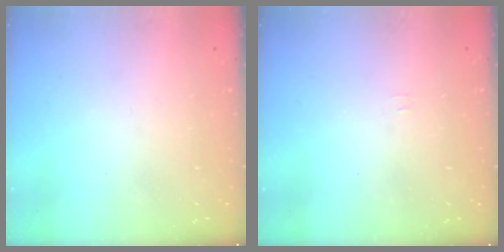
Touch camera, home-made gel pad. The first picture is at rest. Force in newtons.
{"total": 3.9, "press": 3.8, "slide": 0.5}